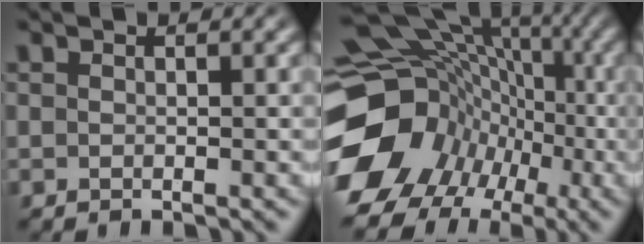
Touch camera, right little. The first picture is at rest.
{"total": 17.9, "force": [-1.9, 14.8, 10.0], "torque": [-0.181, -0.055, -0.022]}